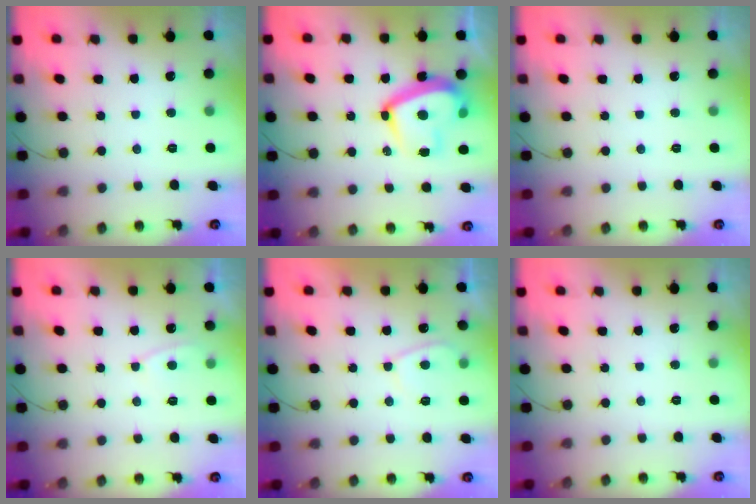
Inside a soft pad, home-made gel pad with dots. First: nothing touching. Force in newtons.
{"total": 16.4, "press": 16.3, "slide": 1.2}
{"total": 0.0}
{"total": 3.8, "press": 3.7, "slide": 0.4}
{"total": 4.1, "press": 4.0, "slide": 0.8}
{"total": 0.0}